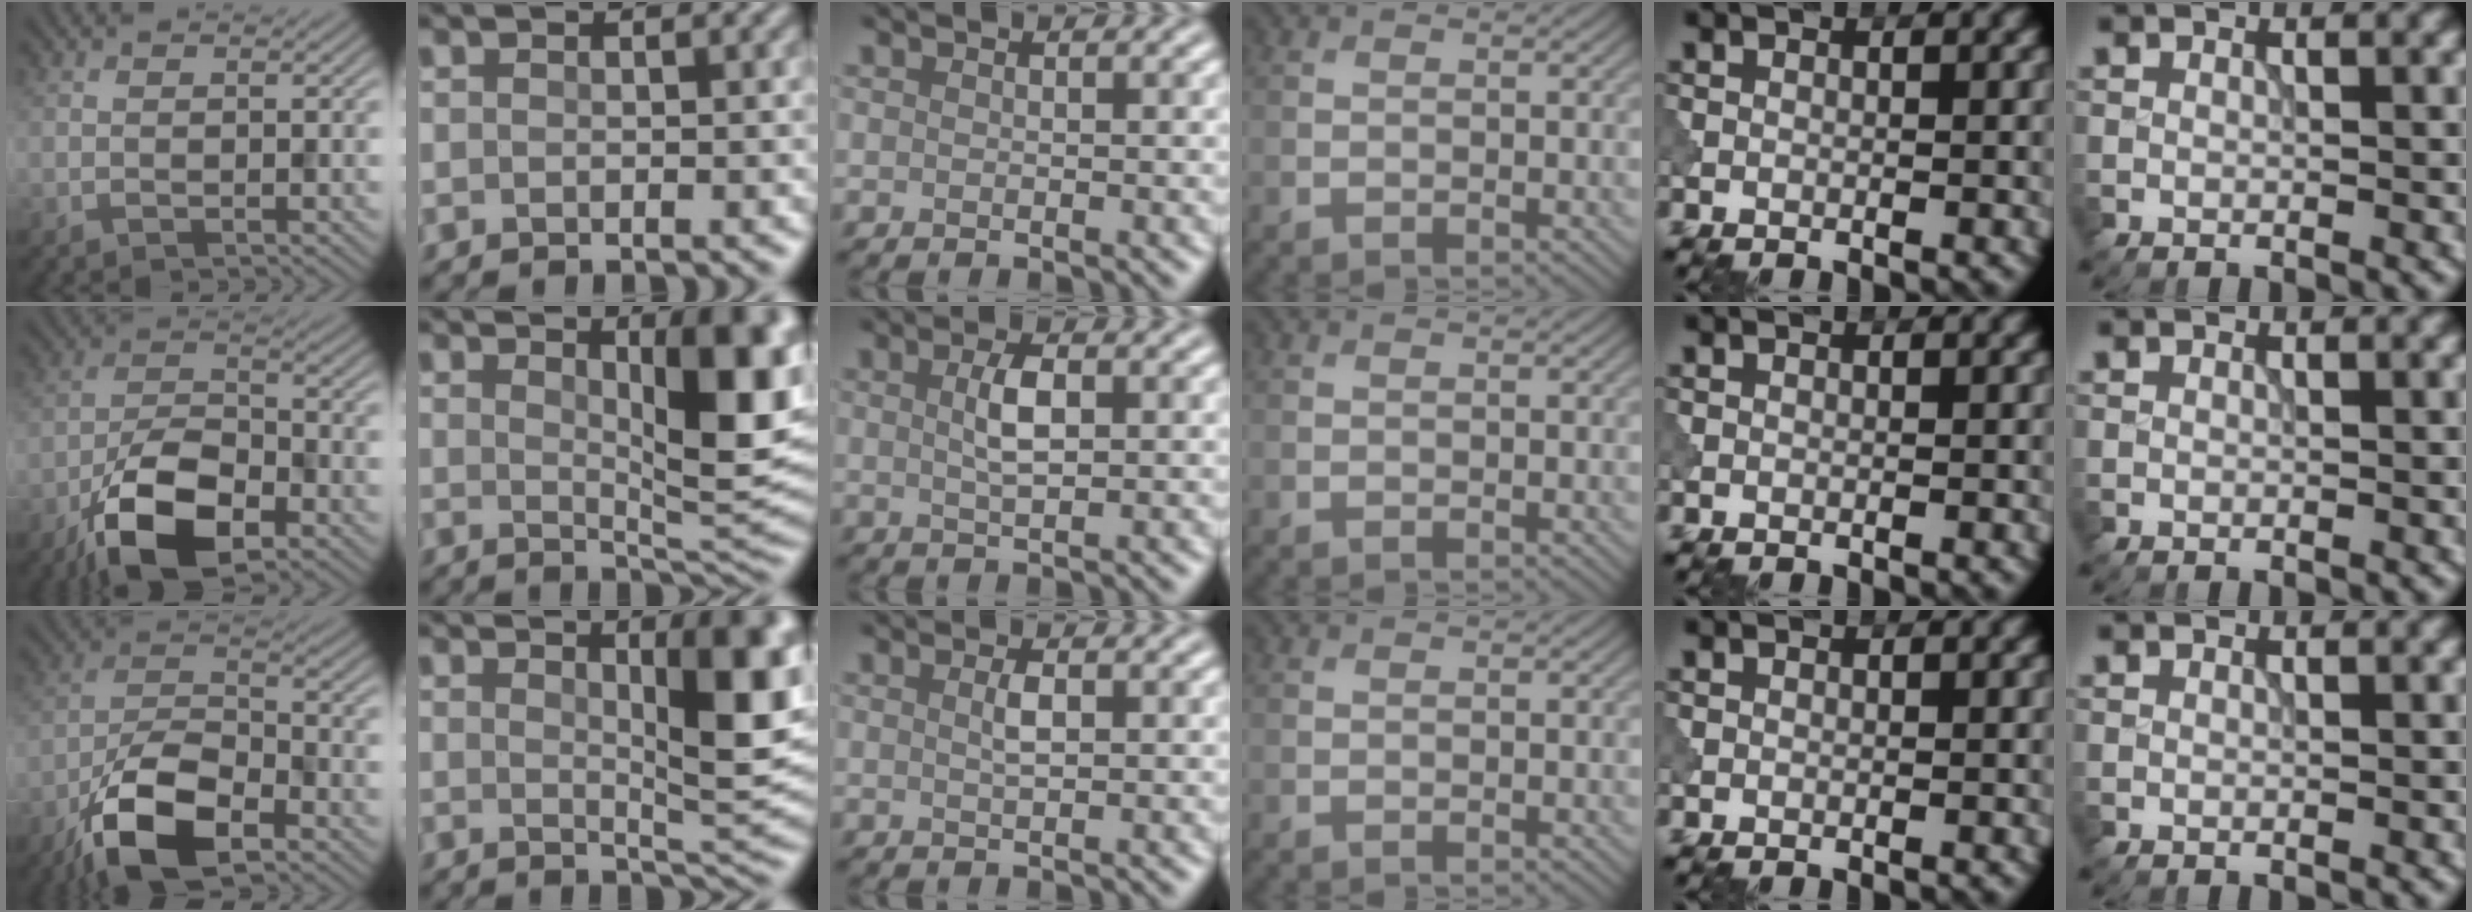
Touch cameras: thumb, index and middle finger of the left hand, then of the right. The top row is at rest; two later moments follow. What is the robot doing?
{"motion": "shake", "object": "bell"}